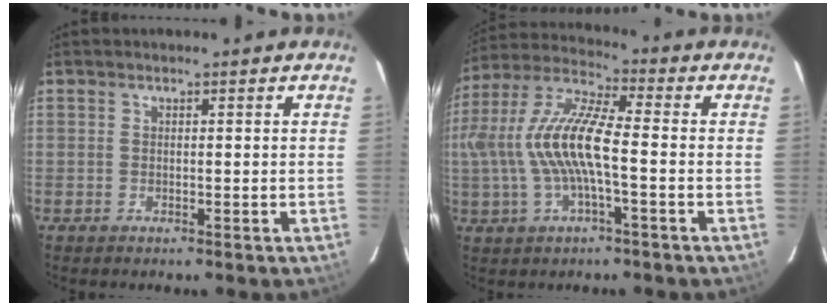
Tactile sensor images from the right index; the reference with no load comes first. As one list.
[{"total": 14.5, "force": [-1.4, 3.6, 14.0], "torque": [-0.276, 0.007, -0.026]}]